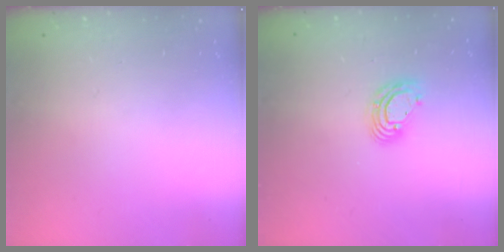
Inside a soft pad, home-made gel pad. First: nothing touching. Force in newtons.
{"total": 8.7, "press": 8.6, "slide": 1.4}